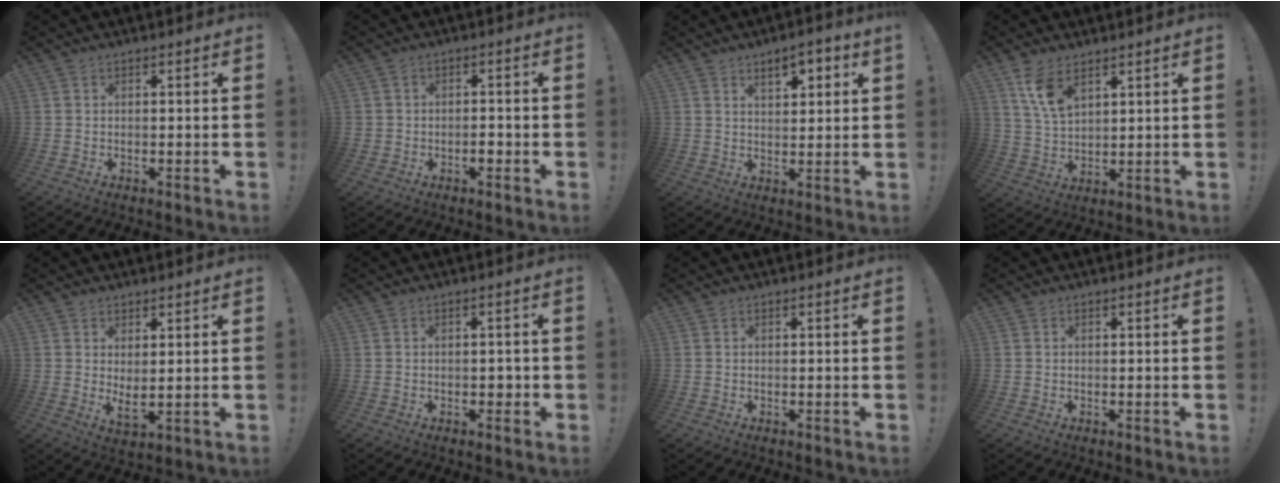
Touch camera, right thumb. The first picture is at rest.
{"total": 3.3, "force": [-1.3, 2.8, 1.2], "torque": [-0.011, 0.002, -0.024]}
{"total": 5.8, "force": [3.7, 2.1, 3.9], "torque": [-0.047, -0.020, 0.059]}
{"total": 8.1, "force": [5.0, 3.9, 5.2], "torque": [-0.086, -0.023, 0.092]}
{"total": 4.1, "force": [2.3, 1.5, 3.1], "torque": [-0.042, -0.018, 0.043]}
{"total": 2.0, "force": [-0.7, 1.5, 1.1], "torque": [-0.014, 0.005, -0.012]}
{"total": 0.0}
{"total": 0.0}